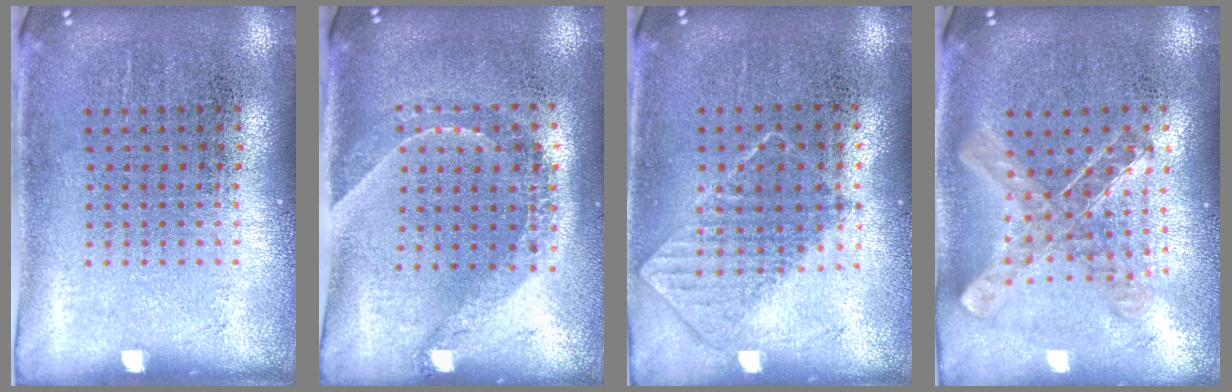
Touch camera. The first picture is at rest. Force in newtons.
{"total": 1.6, "press": 1.2, "slide": 1.1}
{"total": 0.8, "press": 0.7, "slide": 0.2}
{"total": 1.0, "press": 1.0, "slide": 0.1}